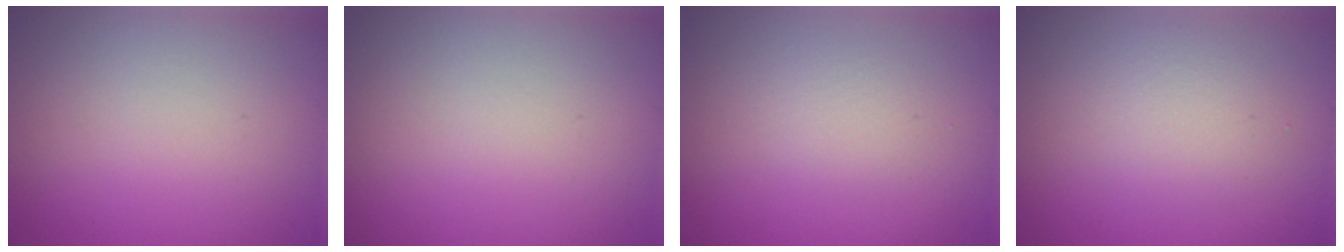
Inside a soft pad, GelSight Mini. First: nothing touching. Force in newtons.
{"total": 0.0}
{"total": 1.5, "press": 1.4, "slide": 0.1}
{"total": 2.7, "press": 2.7, "slide": 0.2}